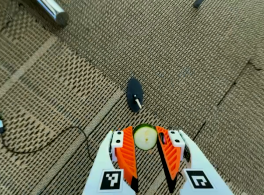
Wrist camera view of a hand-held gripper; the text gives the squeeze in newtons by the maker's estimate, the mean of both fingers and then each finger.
{"total": 6.6, "left": 6.0, "right": 7.2}